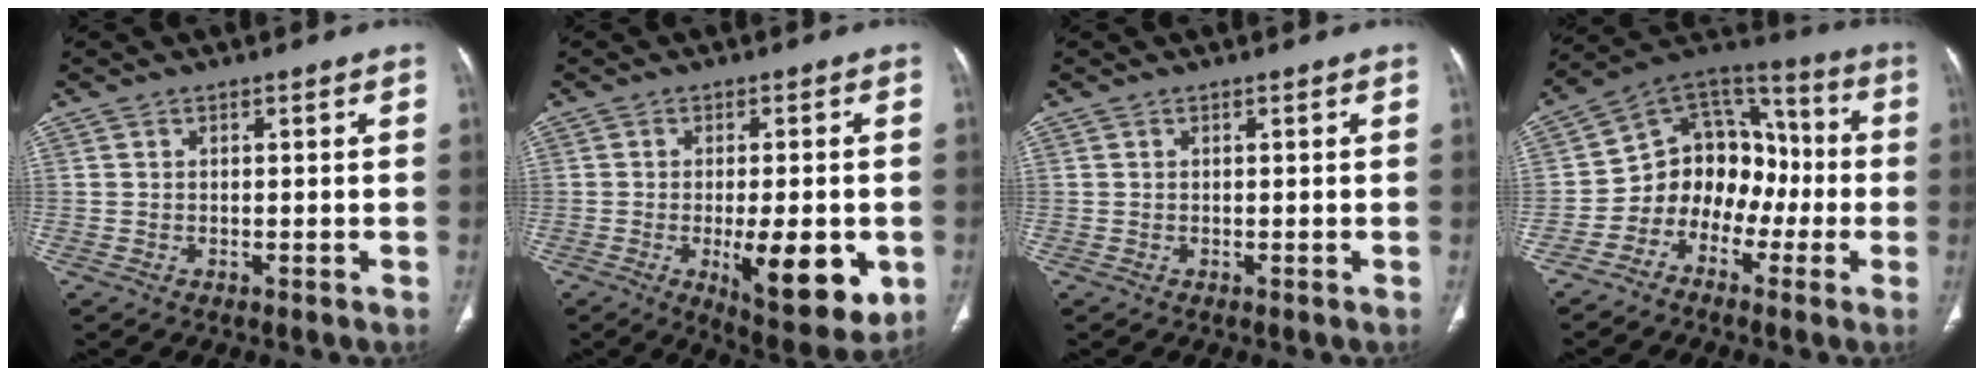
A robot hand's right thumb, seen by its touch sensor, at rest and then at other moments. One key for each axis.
{"total": 14.4, "fx": -3.8, "fy": 5.1, "fz": 12.9, "tx": -0.164, "ty": -0.019, "tz": -0.042}
{"total": 0.0}
{"total": 13.3, "fx": -4.1, "fy": 10.7, "fz": 6.7, "tx": -0.048, "ty": 0.080, "tz": -0.085}